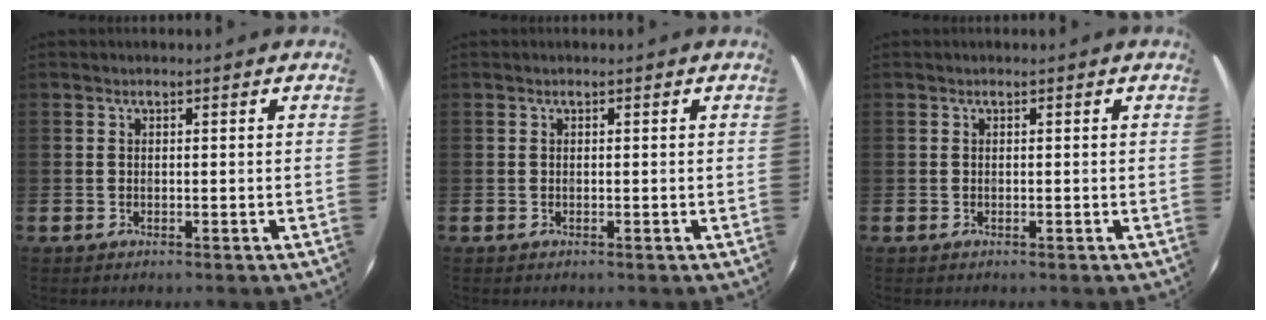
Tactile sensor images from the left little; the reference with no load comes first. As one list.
[{"total": 0.0}, {"total": 0.0}]